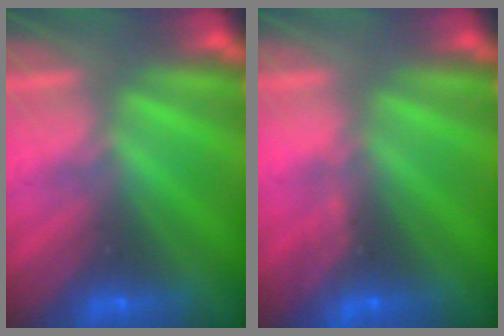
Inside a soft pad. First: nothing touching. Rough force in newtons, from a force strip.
{"total": 3.7}